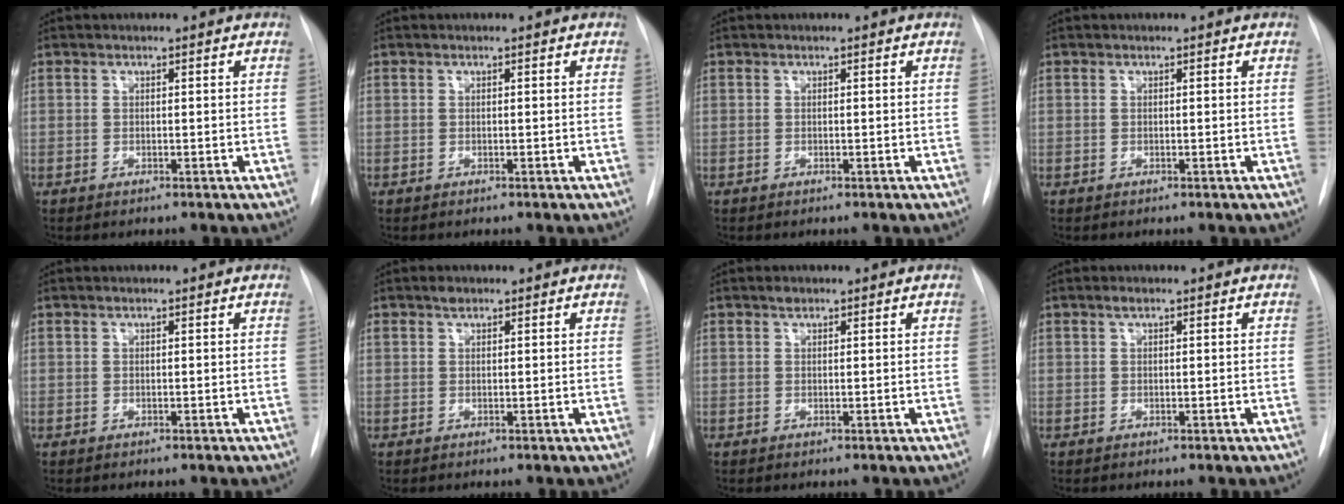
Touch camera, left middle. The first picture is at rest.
{"total": 0.0}
{"total": 0.0}
{"total": 0.0}
{"total": 0.0}
{"total": 1.1, "force": [0.8, 0.6, 0.4], "torque": [-0.012, 0.008, 0.014]}
{"total": 0.7, "force": [0.5, 0.4, 0.3], "torque": [-0.008, 0.002, 0.008]}
{"total": 0.7, "force": [0.5, 0.2, 0.5], "torque": [-0.013, 0.003, 0.007]}